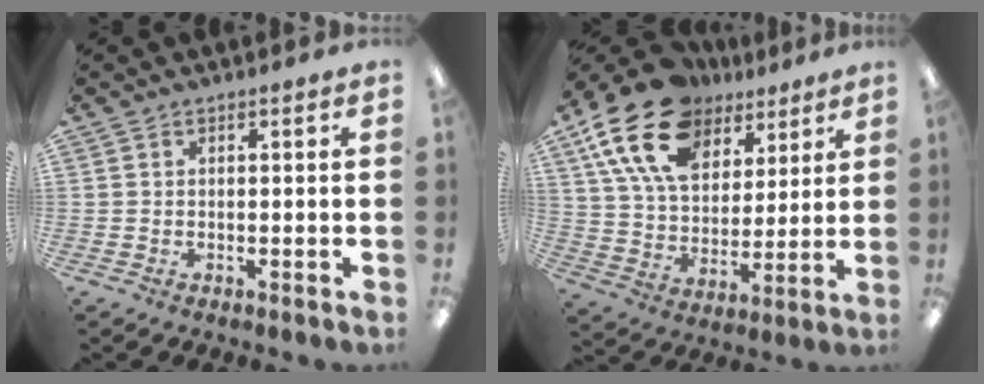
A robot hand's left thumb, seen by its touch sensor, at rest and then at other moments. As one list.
[{"total": 20.3, "force": [11.6, 12.6, 10.8], "torque": [-0.205, -0.046, 0.211]}]